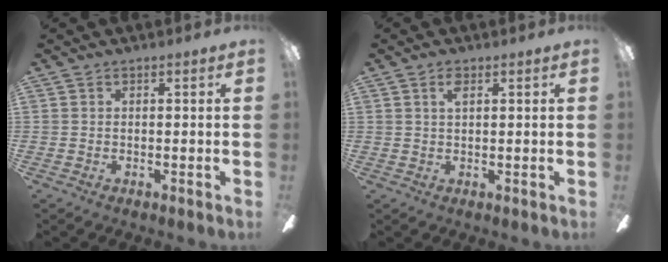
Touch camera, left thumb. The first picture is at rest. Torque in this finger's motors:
{"motor_torque": [-0.13, -0.05, -0.33, -0.19, 0.03]}